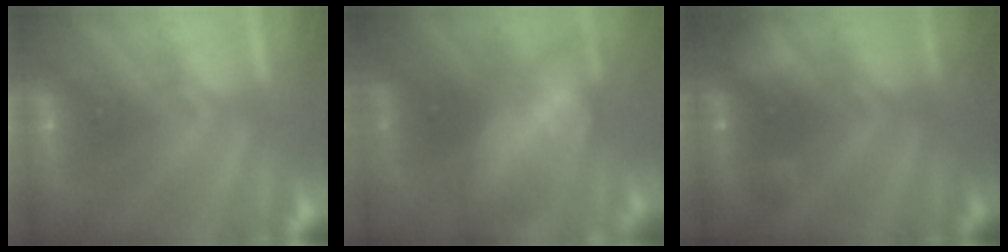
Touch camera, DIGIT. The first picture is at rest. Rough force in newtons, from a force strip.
{"total": 9.6}
{"total": 2.4}